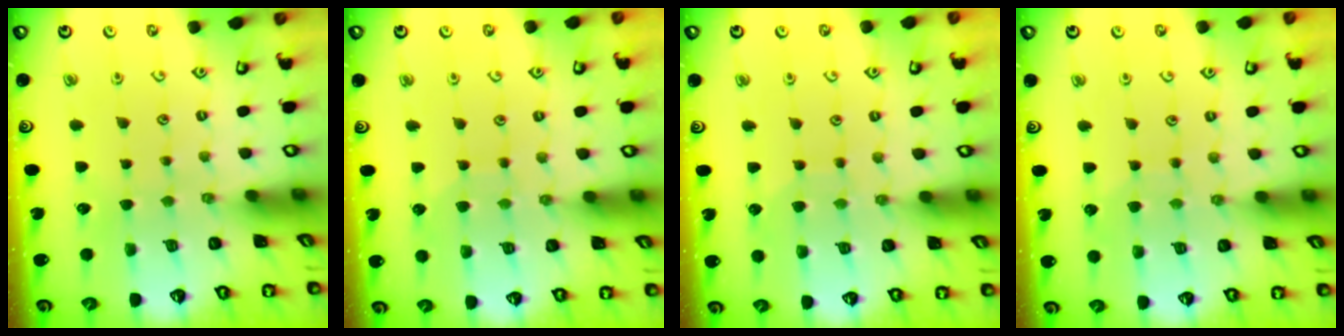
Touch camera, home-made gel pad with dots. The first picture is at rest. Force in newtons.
{"total": 5.6, "press": 5.6, "slide": 0.3}
{"total": 5.6, "press": 5.6, "slide": 0.3}
{"total": 5.0, "press": 4.9, "slide": 0.4}